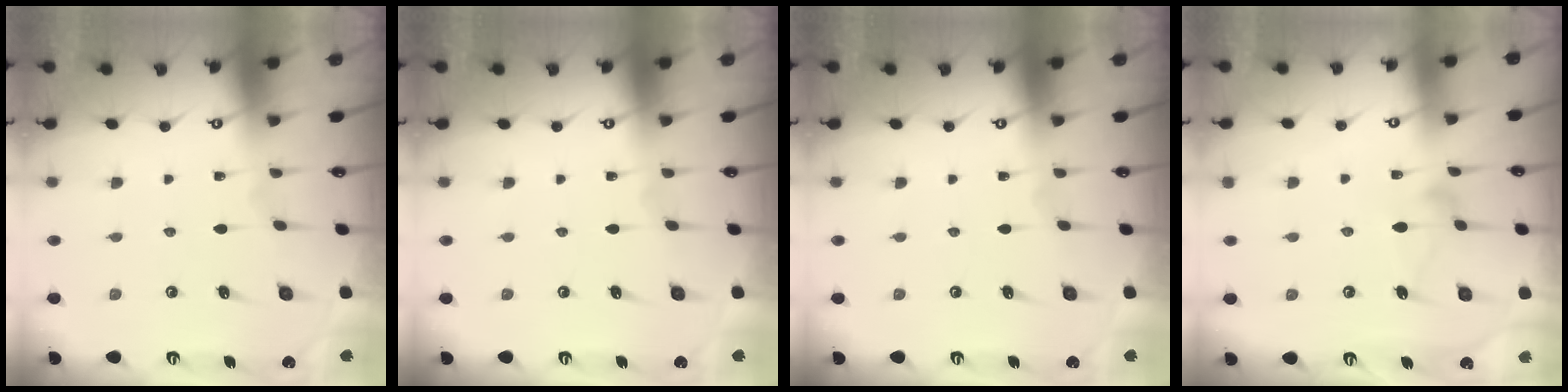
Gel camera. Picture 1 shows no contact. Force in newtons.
{"total": 0.0}
{"total": 0.0}
{"total": 7.7, "press": 7.7, "slide": 0.4}